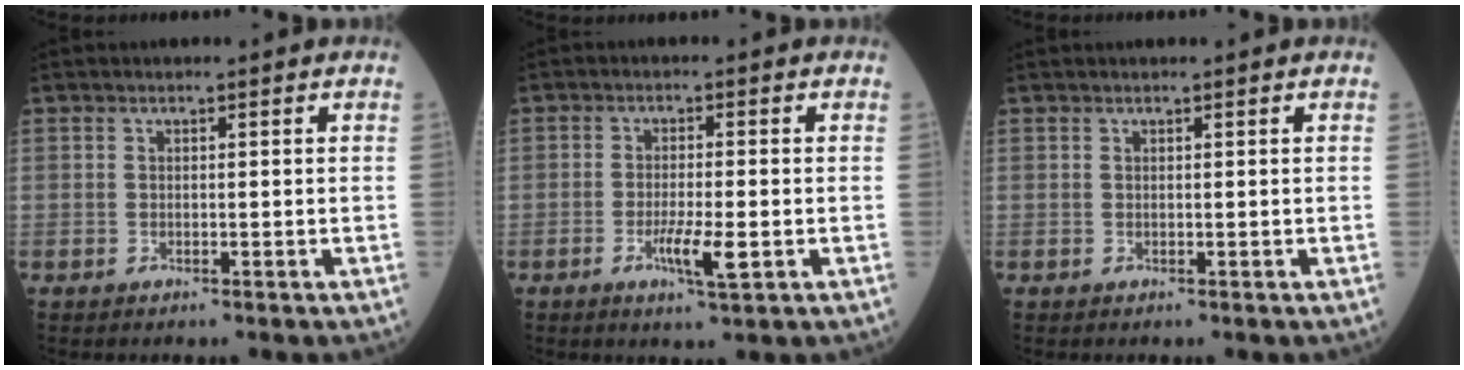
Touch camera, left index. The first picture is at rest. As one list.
[{"total": 4.7, "force": [-1.6, 0.5, 4.4], "torque": [-0.085, -0.007, -0.026]}, {"total": 0.6, "force": [0.6, -0.1, 0.2], "torque": [-0.003, 0.014, 0.014]}]